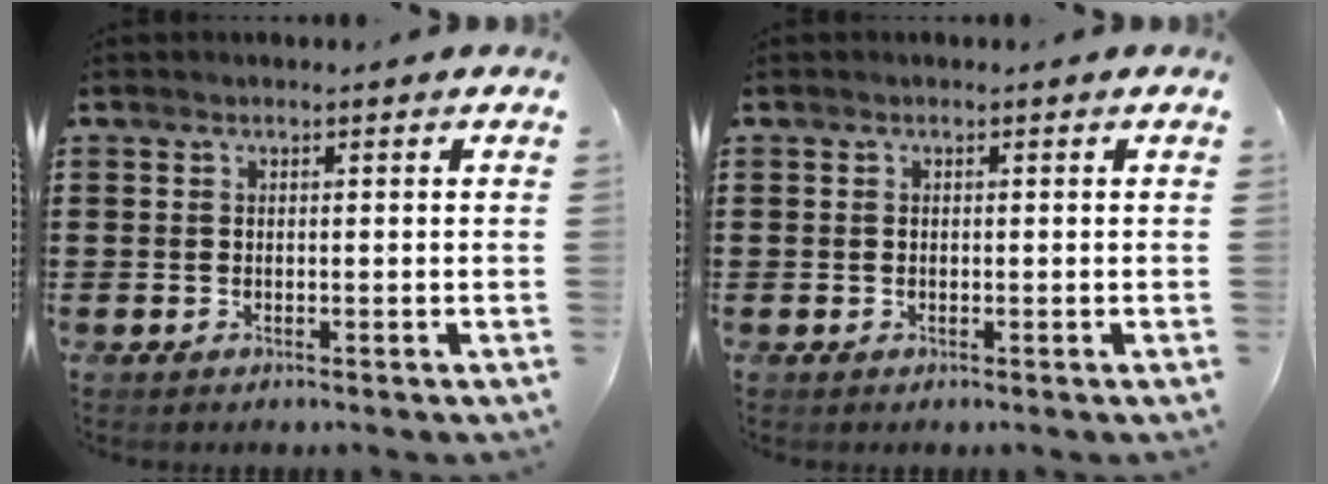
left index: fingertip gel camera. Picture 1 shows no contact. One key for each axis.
{"total": 0.0}